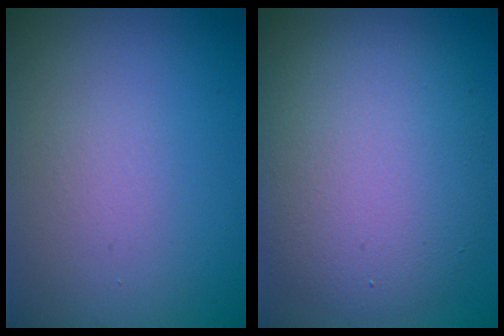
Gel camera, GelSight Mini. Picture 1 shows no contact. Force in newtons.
{"total": 8.4, "press": 8.4, "slide": 0.2}